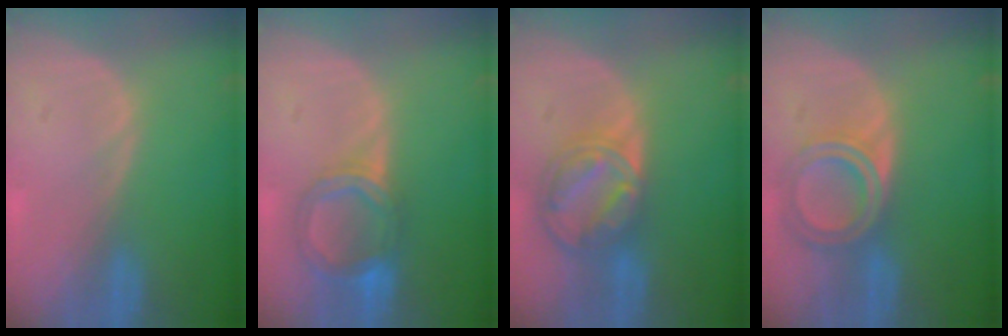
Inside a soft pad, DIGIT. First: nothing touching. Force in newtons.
{"total": 6.3, "press": 5.8, "slide": 2.4}
{"total": 8.7, "press": 7.4, "slide": 4.6}
{"total": 6.3, "press": 5.6, "slide": 2.9}